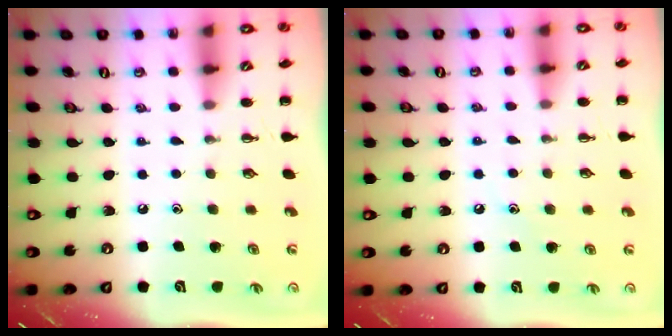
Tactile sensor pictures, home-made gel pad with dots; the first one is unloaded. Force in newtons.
{"total": 6.8, "press": 6.6, "slide": 1.7}